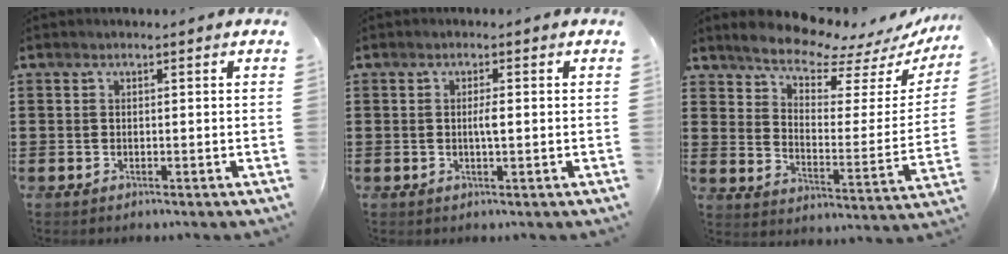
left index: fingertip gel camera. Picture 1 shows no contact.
{"total": 1.9, "force": [0.0, 0.3, 1.9], "torque": [-0.036, -0.002, -0.001]}
{"total": 8.3, "force": [7.8, 1.8, 2.3], "torque": [-0.063, -0.062, 0.136]}